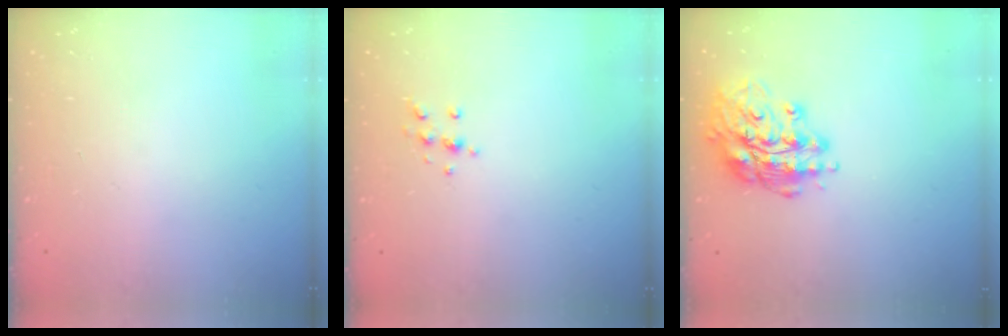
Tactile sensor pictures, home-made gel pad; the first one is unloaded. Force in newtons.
{"total": 6.2, "press": 6.2, "slide": 0.8}
{"total": 16.0, "press": 15.9, "slide": 1.6}